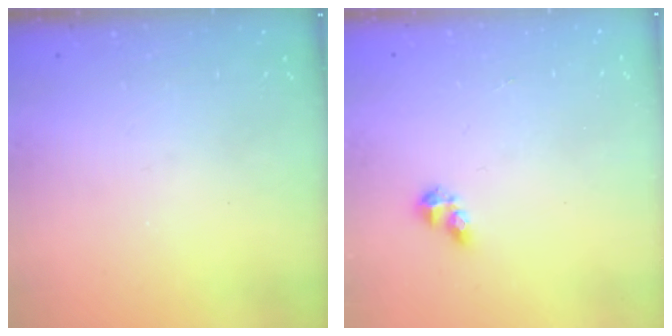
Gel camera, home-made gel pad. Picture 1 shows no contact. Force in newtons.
{"total": 2.9, "press": 2.9, "slide": 0.3}